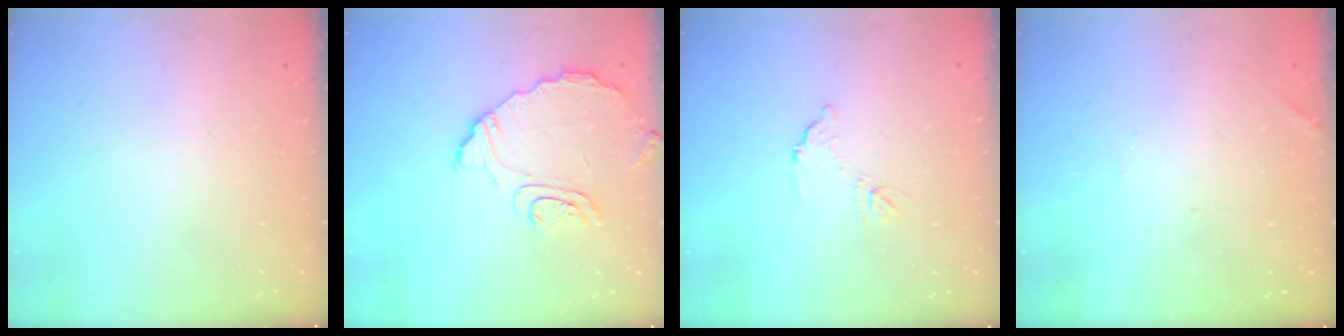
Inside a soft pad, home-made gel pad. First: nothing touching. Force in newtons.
{"total": 9.5, "press": 9.5, "slide": 0.4}
{"total": 6.4, "press": 6.4, "slide": 0.3}
{"total": 5.7, "press": 5.7, "slide": 0.1}